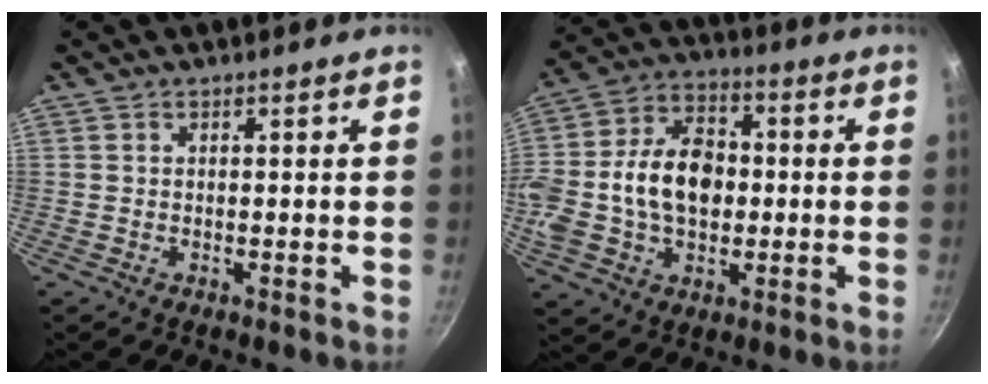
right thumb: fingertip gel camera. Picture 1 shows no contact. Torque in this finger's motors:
{"motor_torque": [2.46, 2.43, 1.75, -0.65, 0.20]}